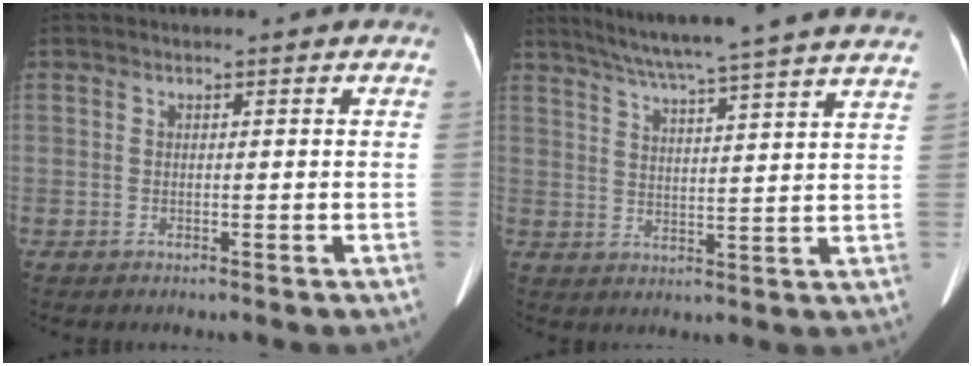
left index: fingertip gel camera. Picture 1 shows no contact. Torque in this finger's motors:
{"motor_torque": [0.65, -1.05, 0.10, 0.09]}